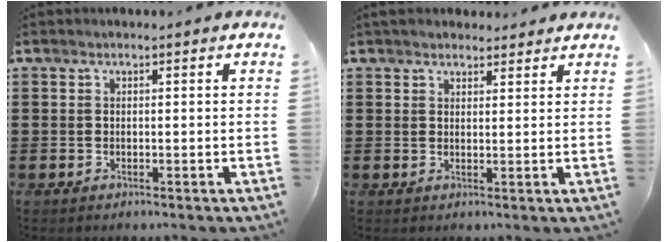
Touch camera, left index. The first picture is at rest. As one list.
[{"total": 2.5, "force": [2.3, 0.8, 0.3], "torque": [-0.012, 0.000, 0.045]}]